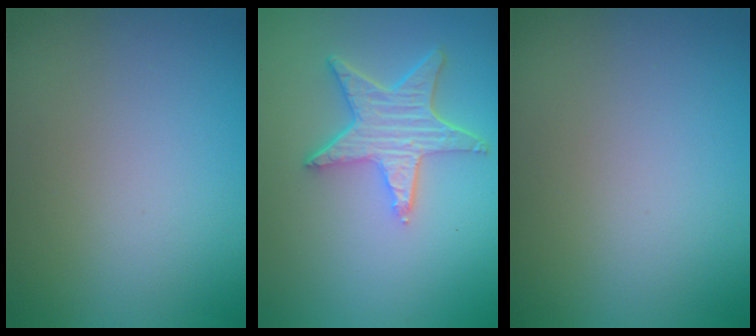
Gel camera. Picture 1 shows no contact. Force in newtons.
{"total": 5.1, "press": 4.1, "slide": 3.1}
{"total": 0.0}